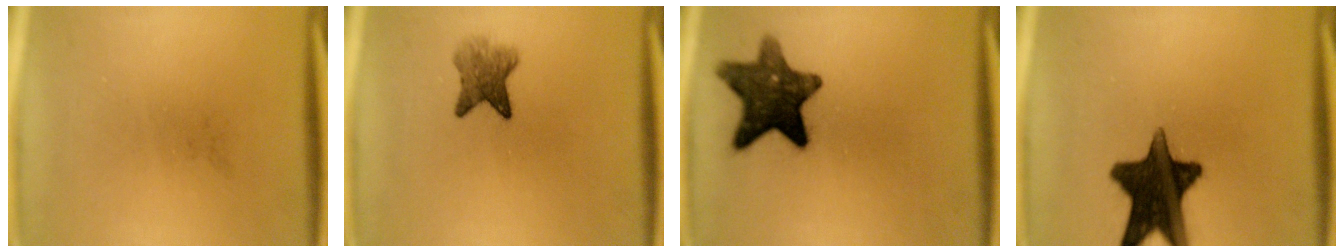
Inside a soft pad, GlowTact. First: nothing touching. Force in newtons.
{"total": 4.4}
{"total": 12.1}
{"total": 15.3}